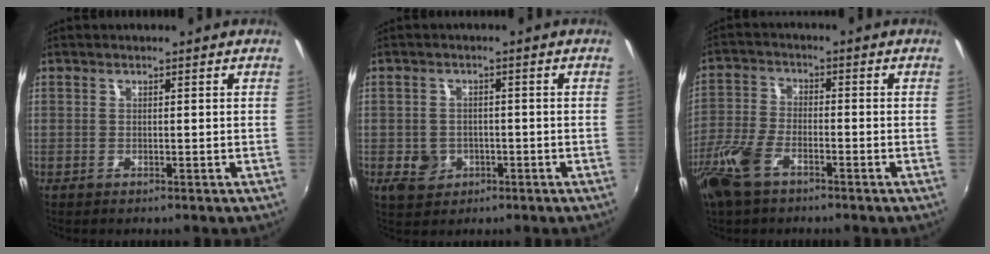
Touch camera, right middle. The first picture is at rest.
{"total": 5.2, "force": [-1.9, 4.5, 1.9], "torque": [-0.048, 0.002, -0.025]}
{"total": 9.4, "force": [-6.0, 4.1, 6.0], "torque": [-0.145, -0.007, -0.124]}